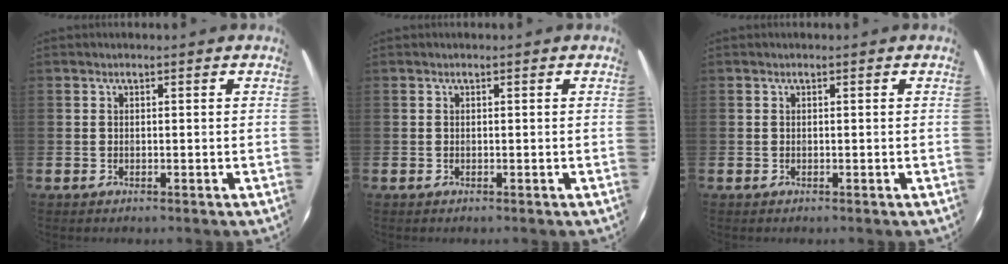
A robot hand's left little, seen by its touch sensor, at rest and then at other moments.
{"total": 0.0}
{"total": 0.0}